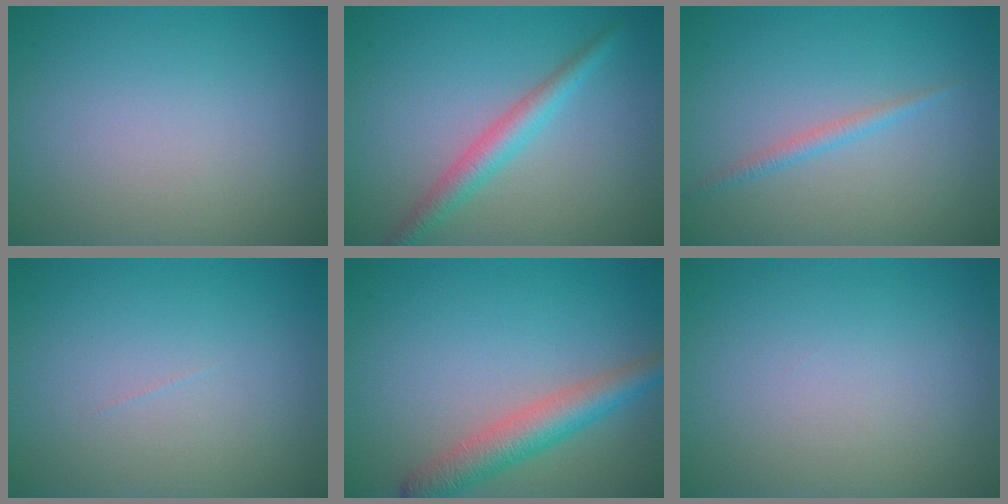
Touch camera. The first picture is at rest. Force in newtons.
{"total": 2.9, "press": 2.9, "slide": 0.0}
{"total": 1.2, "press": 1.2, "slide": 0.0}
{"total": 0.0}
{"total": 4.2, "press": 4.2, "slide": 0.1}
{"total": 0.0}